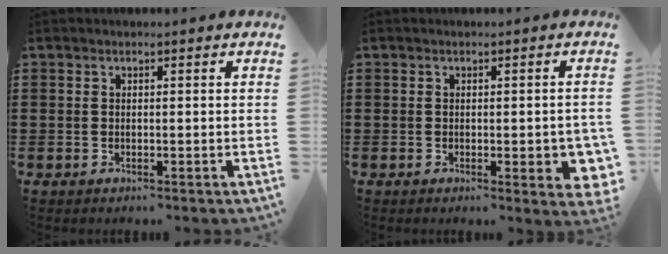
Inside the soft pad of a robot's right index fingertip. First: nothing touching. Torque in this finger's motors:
{"motor_torque": [0.26, 0.00, 0.19, 0.03]}